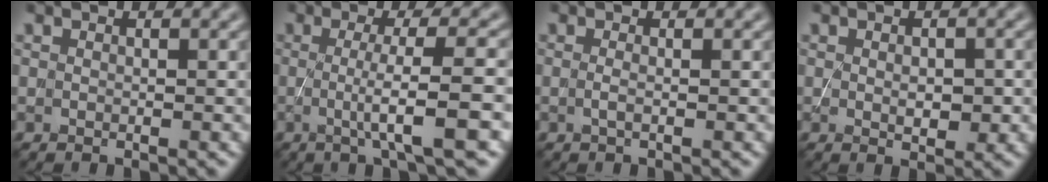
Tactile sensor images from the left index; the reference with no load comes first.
{"total": 5.5, "force": [-0.7, 0.9, 5.4], "torque": [-0.082, -0.003, -0.012]}
{"total": 0.8, "force": [-0.1, 0.3, 0.8], "torque": [-0.014, -0.005, -0.006]}
{"total": 2.0, "force": [-0.1, 1.0, 1.7], "torque": [-0.029, -0.003, 0.003]}